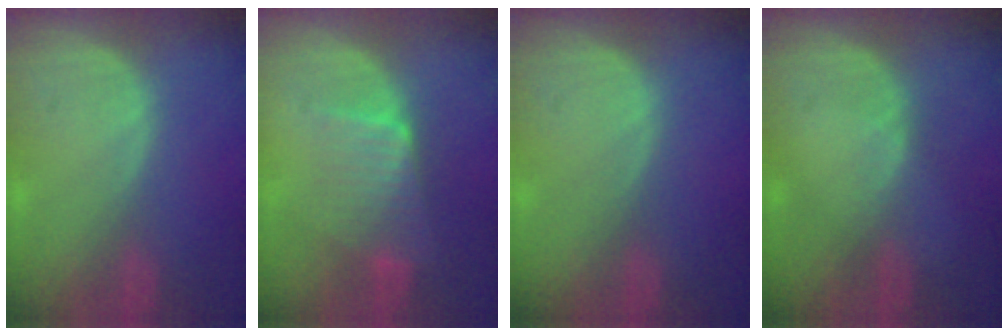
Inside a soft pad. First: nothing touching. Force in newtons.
{"total": 6.2, "press": 5.9, "slide": 1.8}
{"total": 0.0}
{"total": 1.1, "press": 0.8, "slide": 0.8}